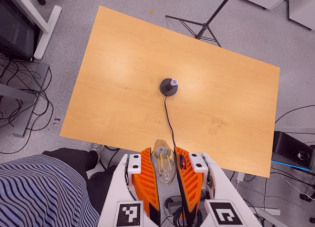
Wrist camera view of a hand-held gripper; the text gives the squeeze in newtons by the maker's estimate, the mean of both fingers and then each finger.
{"total": 19.0, "left": 22.4, "right": 15.6}